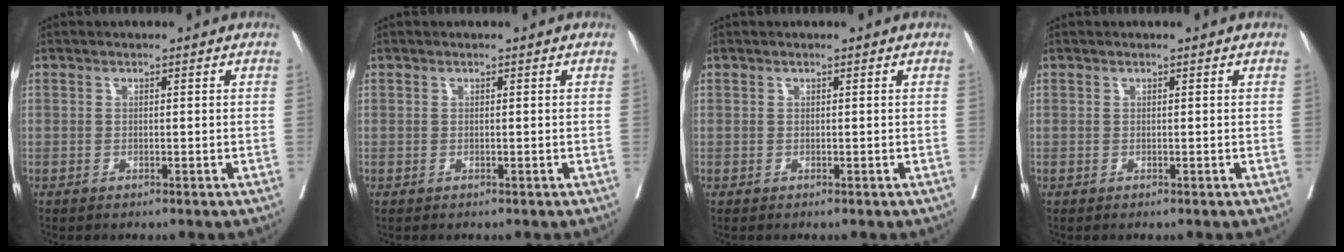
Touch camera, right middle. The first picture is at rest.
{"total": 0.0}
{"total": 0.0}
{"total": 0.0}